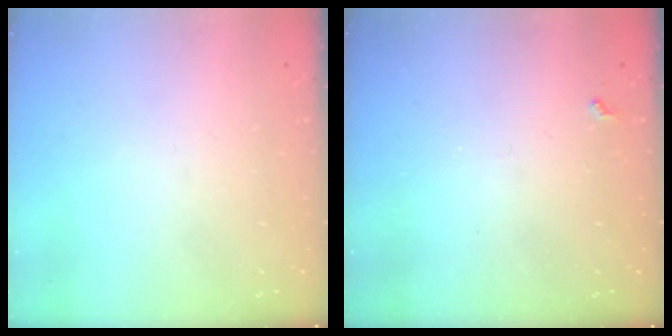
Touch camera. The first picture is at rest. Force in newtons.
{"total": 4.2, "press": 4.2, "slide": 0.6}